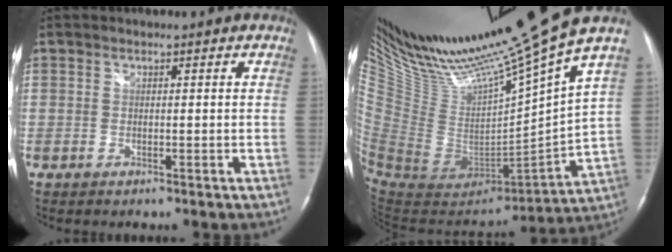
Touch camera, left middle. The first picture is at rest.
{"total": 29.1, "force": [24.4, 1.6, 15.8], "torque": [-0.282, -0.068, 0.417]}